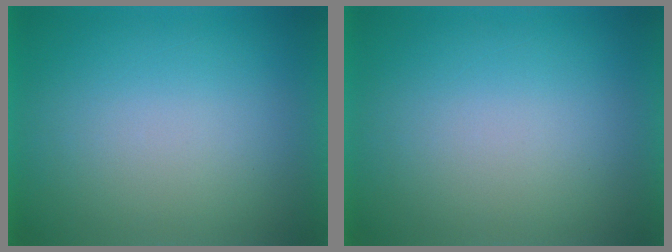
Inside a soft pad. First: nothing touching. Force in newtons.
{"total": 0.0}